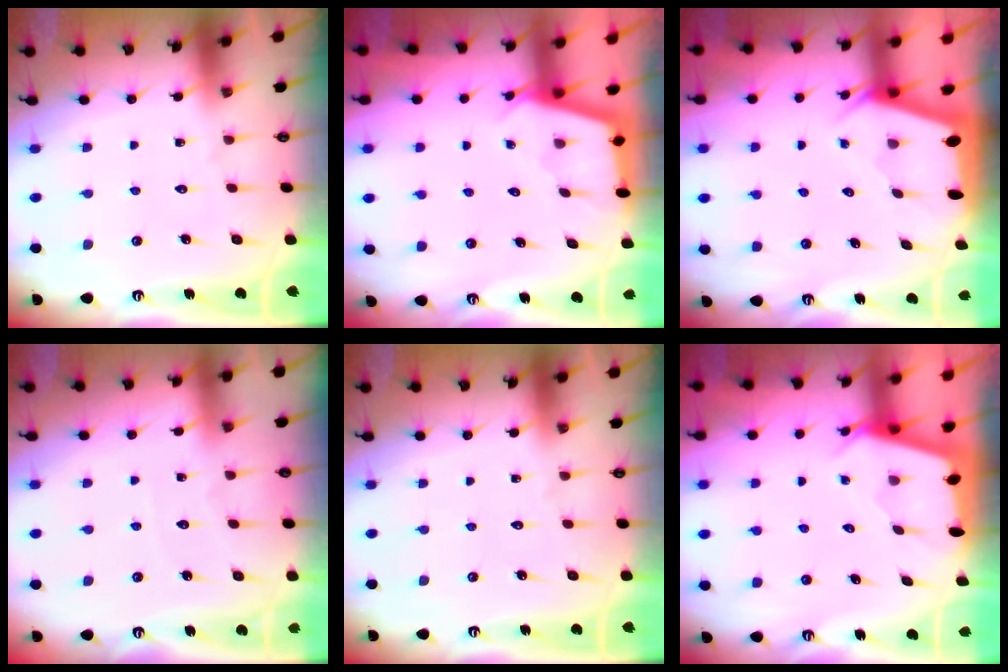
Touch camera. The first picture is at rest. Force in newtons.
{"total": 2.5, "press": 2.5, "slide": 0.1}
{"total": 1.9, "press": 1.9, "slide": 0.2}
{"total": 2.2, "press": 2.2, "slide": 0.3}
{"total": 0.0}
{"total": 2.5, "press": 2.5, "slide": 0.2}